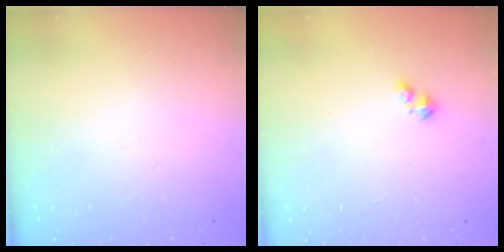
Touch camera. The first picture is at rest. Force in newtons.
{"total": 1.1, "press": 1.1, "slide": 0.3}